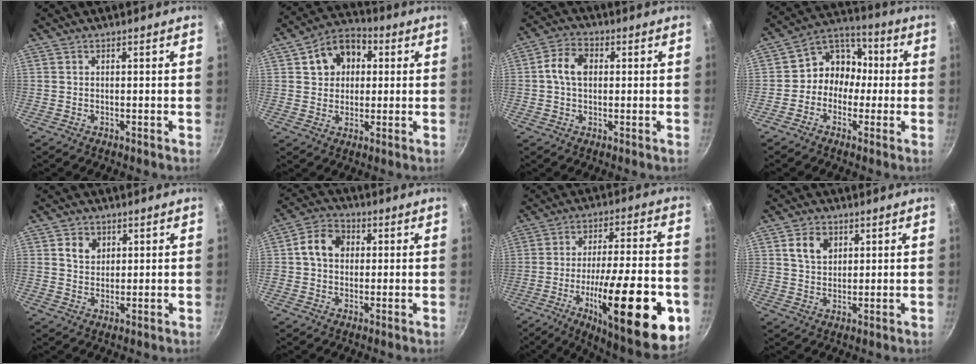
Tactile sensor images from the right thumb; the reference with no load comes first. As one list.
[{"total": 10.5, "force": [2.7, 8.3, 5.8], "torque": [-0.057, 0.015, 0.032]}, {"total": 6.8, "force": [0.7, 4.7, 4.8], "torque": [-0.079, 0.016, 0.003]}, {"total": 9.4, "force": [-1.0, 8.2, 4.4], "torque": [-0.022, 0.038, -0.039]}, {"total": 4.6, "force": [1.6, 3.8, 2.1], "torque": [-0.015, -0.003, 0.027]}, {"total": 7.9, "force": [1.3, 6.4, 4.4], "torque": [-0.054, 0.013, 0.005]}, {"total": 29.0, "force": [-9.3, 8.5, 26.1], "torque": [-0.355, 0.015, -0.133]}, {"total": 6.0, "force": [2.3, 4.4, 3.4], "torque": [-0.044, -0.006, 0.043]}]